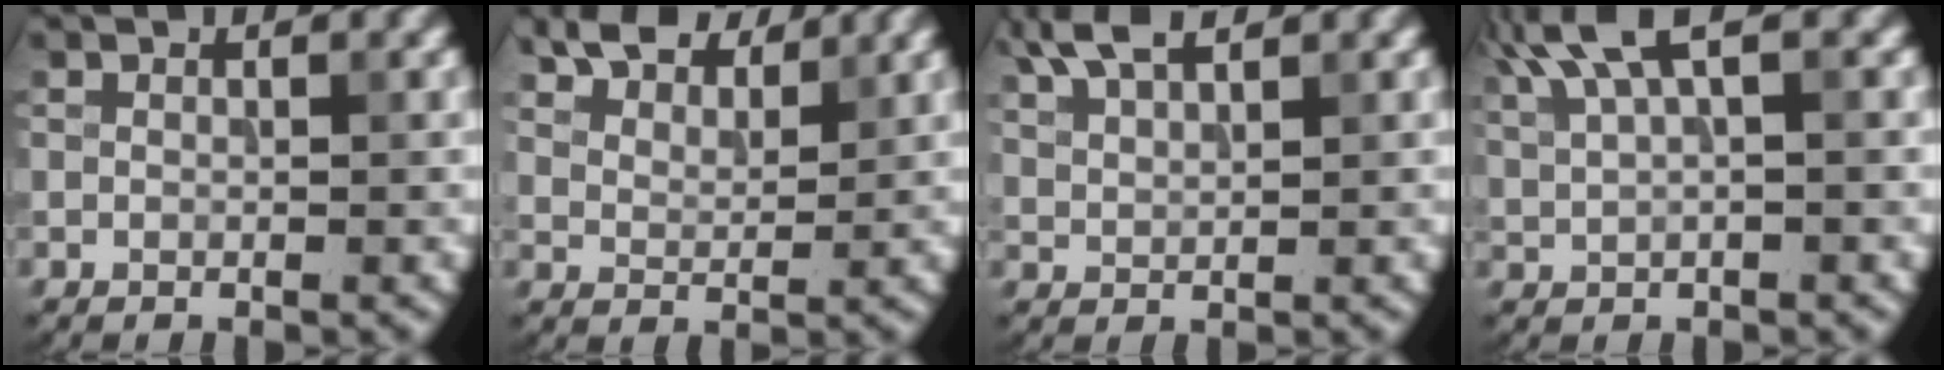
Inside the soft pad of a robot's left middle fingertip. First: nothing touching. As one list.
[{"total": 6.5, "force": [5.5, 2.4, 2.5], "torque": [-0.060, -0.004, 0.103]}, {"total": 3.9, "force": [3.0, 1.0, 2.3], "torque": [-0.052, 0.012, 0.060]}, {"total": 4.9, "force": [2.9, 1.3, 3.8], "torque": [-0.079, 0.017, 0.058]}]